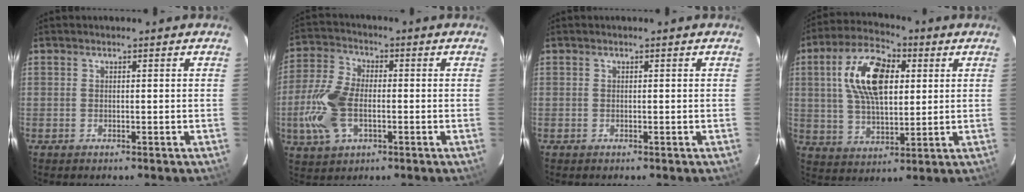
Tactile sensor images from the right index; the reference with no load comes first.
{"total": 12.1, "force": [-2.5, 7.1, 9.4], "torque": [-0.218, 0.006, -0.047]}
{"total": 0.0}
{"total": 15.0, "force": [3.8, 7.6, 12.3], "torque": [-0.229, 0.026, 0.069]}